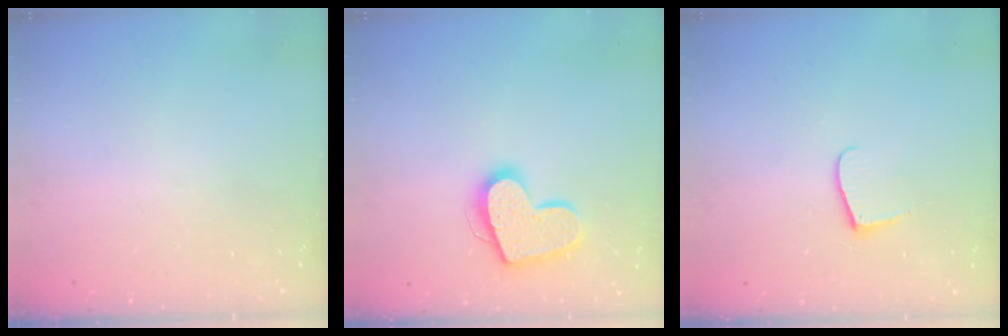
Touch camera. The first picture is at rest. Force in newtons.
{"total": 14.9, "press": 14.9, "slide": 1.0}
{"total": 6.9, "press": 6.9, "slide": 0.7}